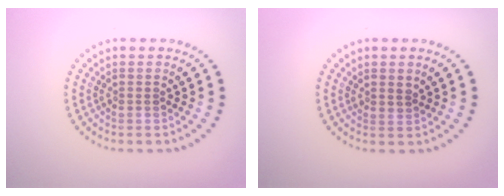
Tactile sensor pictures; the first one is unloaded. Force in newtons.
{"total": 0.7, "press": 0.5, "slide": 0.5}